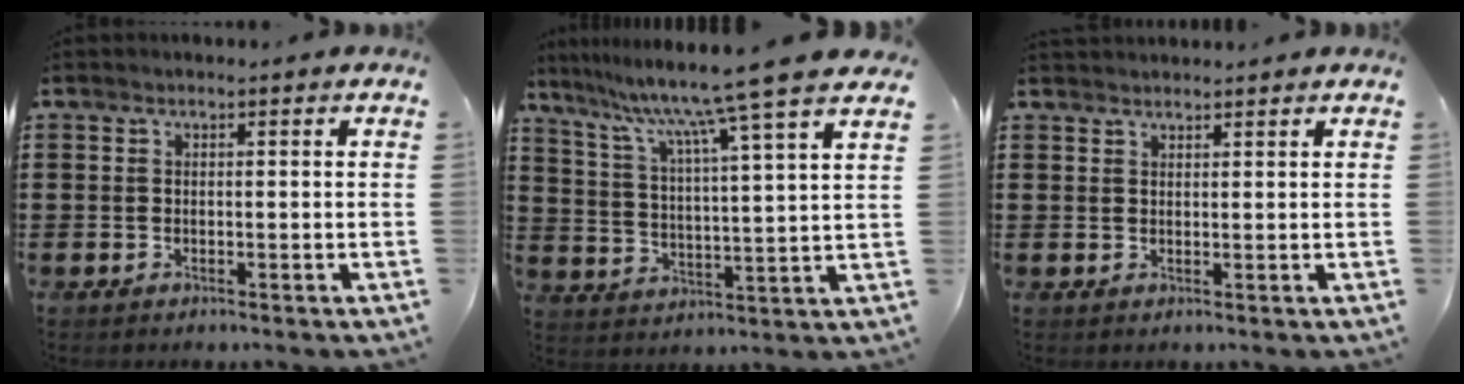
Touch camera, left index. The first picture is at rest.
{"total": 10.2, "force": [8.4, -1.9, 5.4], "torque": [-0.138, -0.058, 0.129]}
{"total": 1.3, "force": [1.3, 0.2, 0.1], "torque": [-0.004, 0.000, 0.026]}